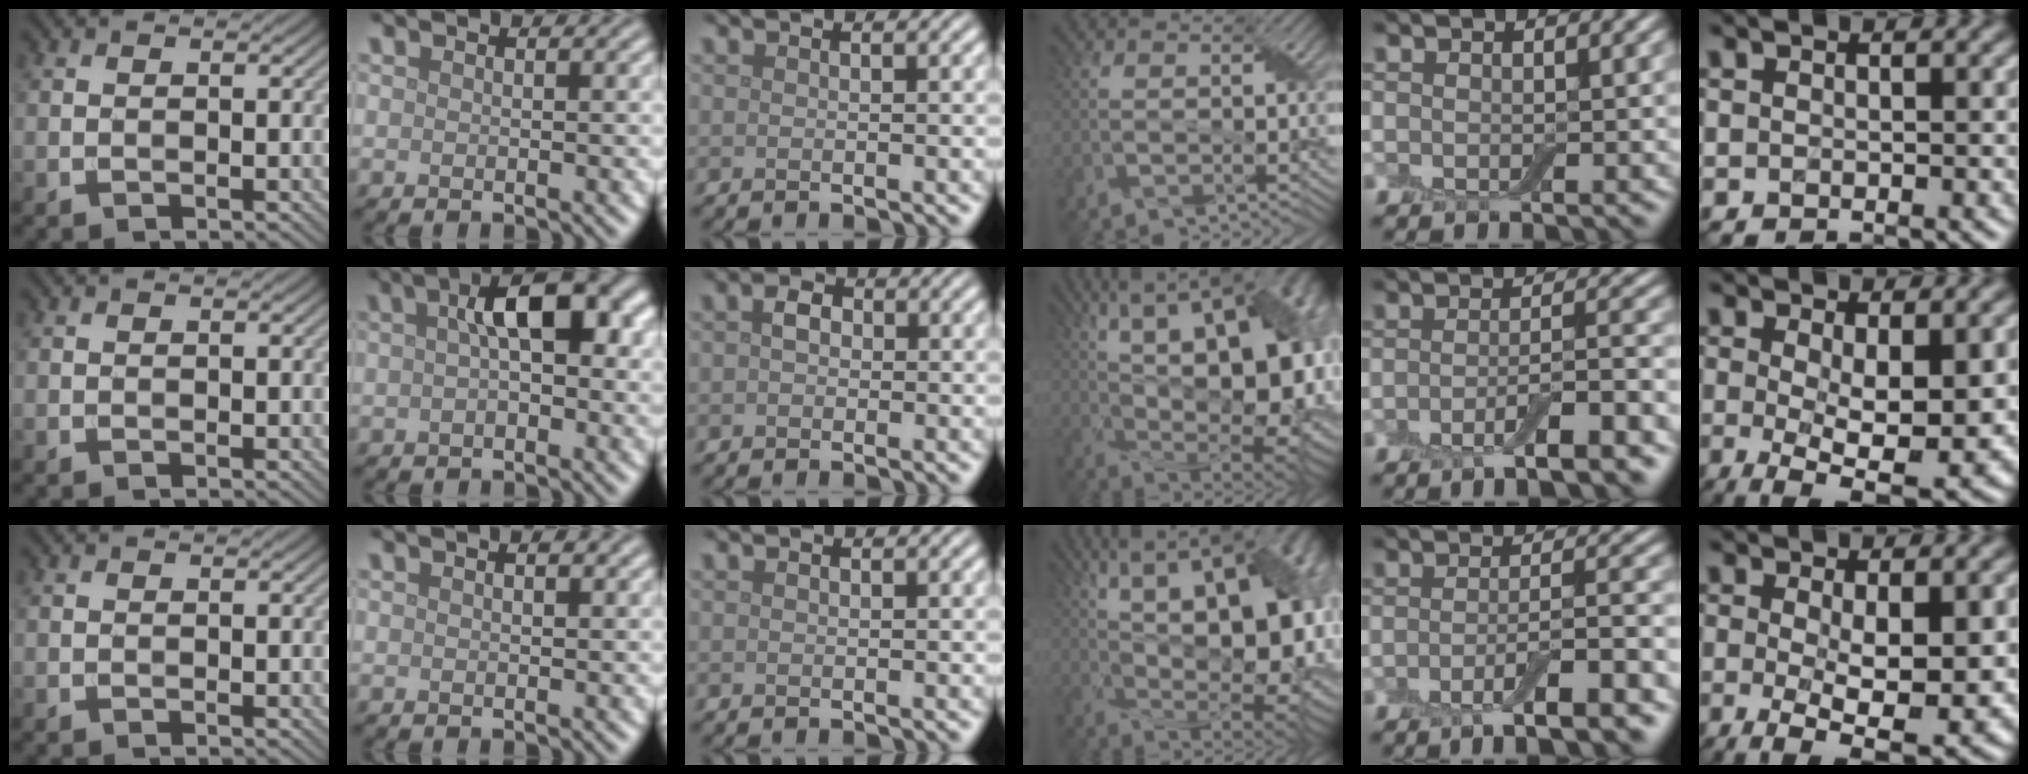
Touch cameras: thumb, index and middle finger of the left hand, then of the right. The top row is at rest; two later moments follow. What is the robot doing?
{"motion": "wrap", "object": "adhesive wrap"}